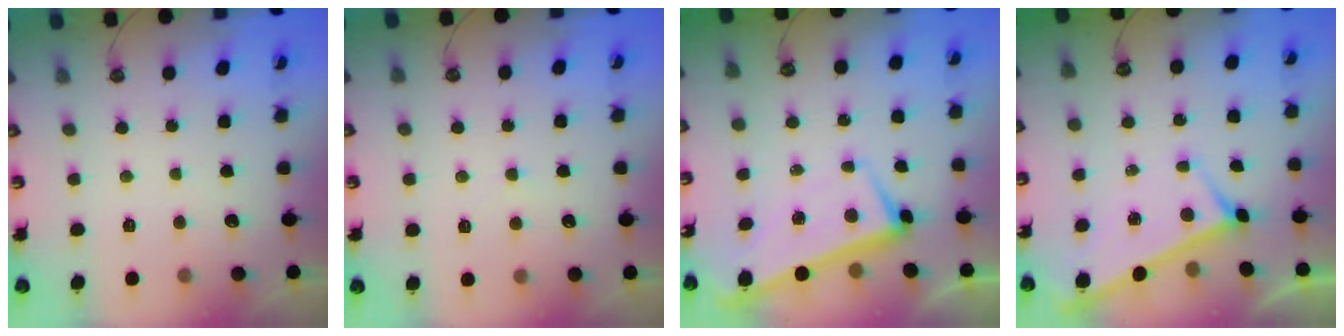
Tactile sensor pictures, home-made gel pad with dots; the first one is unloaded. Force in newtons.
{"total": 2.0, "press": 2.0, "slide": 0.4}
{"total": 1.6, "press": 0.6, "slide": 1.5}
{"total": 3.9, "press": 3.9, "slide": 0.2}